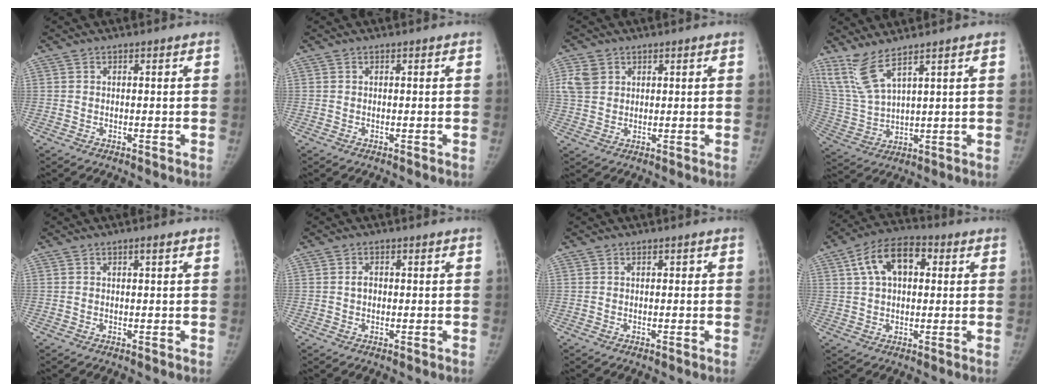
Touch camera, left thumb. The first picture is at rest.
{"total": 0.0}
{"total": 4.6, "force": [1.9, 3.6, 2.1], "torque": [-0.029, 0.000, 0.041]}
{"total": 8.2, "force": [6.0, 1.3, 5.4], "torque": [-0.128, -0.035, 0.145]}
{"total": 0.7, "force": [0.3, 0.1, 0.7], "torque": [-0.009, 0.000, 0.001]}
{"total": 1.6, "force": [0.0, 1.2, 1.0], "torque": [-0.010, 0.005, -0.003]}
{"total": 0.6, "force": [0.1, 0.4, 0.4], "torque": [-0.001, 0.002, 0.000]}
{"total": 11.4, "force": [3.3, 6.9, 8.5], "torque": [-0.134, 0.020, 0.048]}